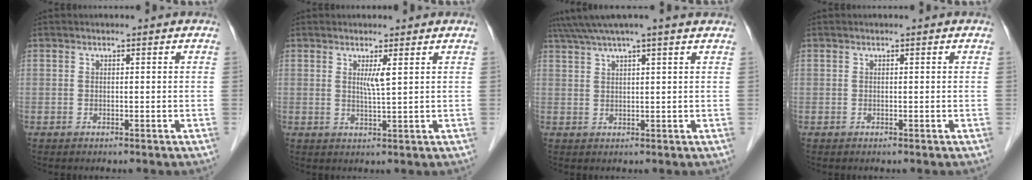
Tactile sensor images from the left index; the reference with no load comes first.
{"total": 2.2, "force": [0.9, -0.3, 1.9], "torque": [-0.039, -0.007, 0.019]}
{"total": 8.6, "force": [7.1, -0.7, 4.8], "torque": [-0.084, 0.043, 0.100]}
{"total": 0.0}